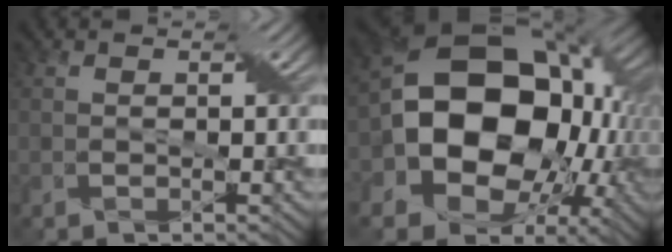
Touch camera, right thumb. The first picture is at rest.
{"total": 20.3, "force": [-1.4, 15.8, 12.7], "torque": [-0.237, -0.039, -0.006]}